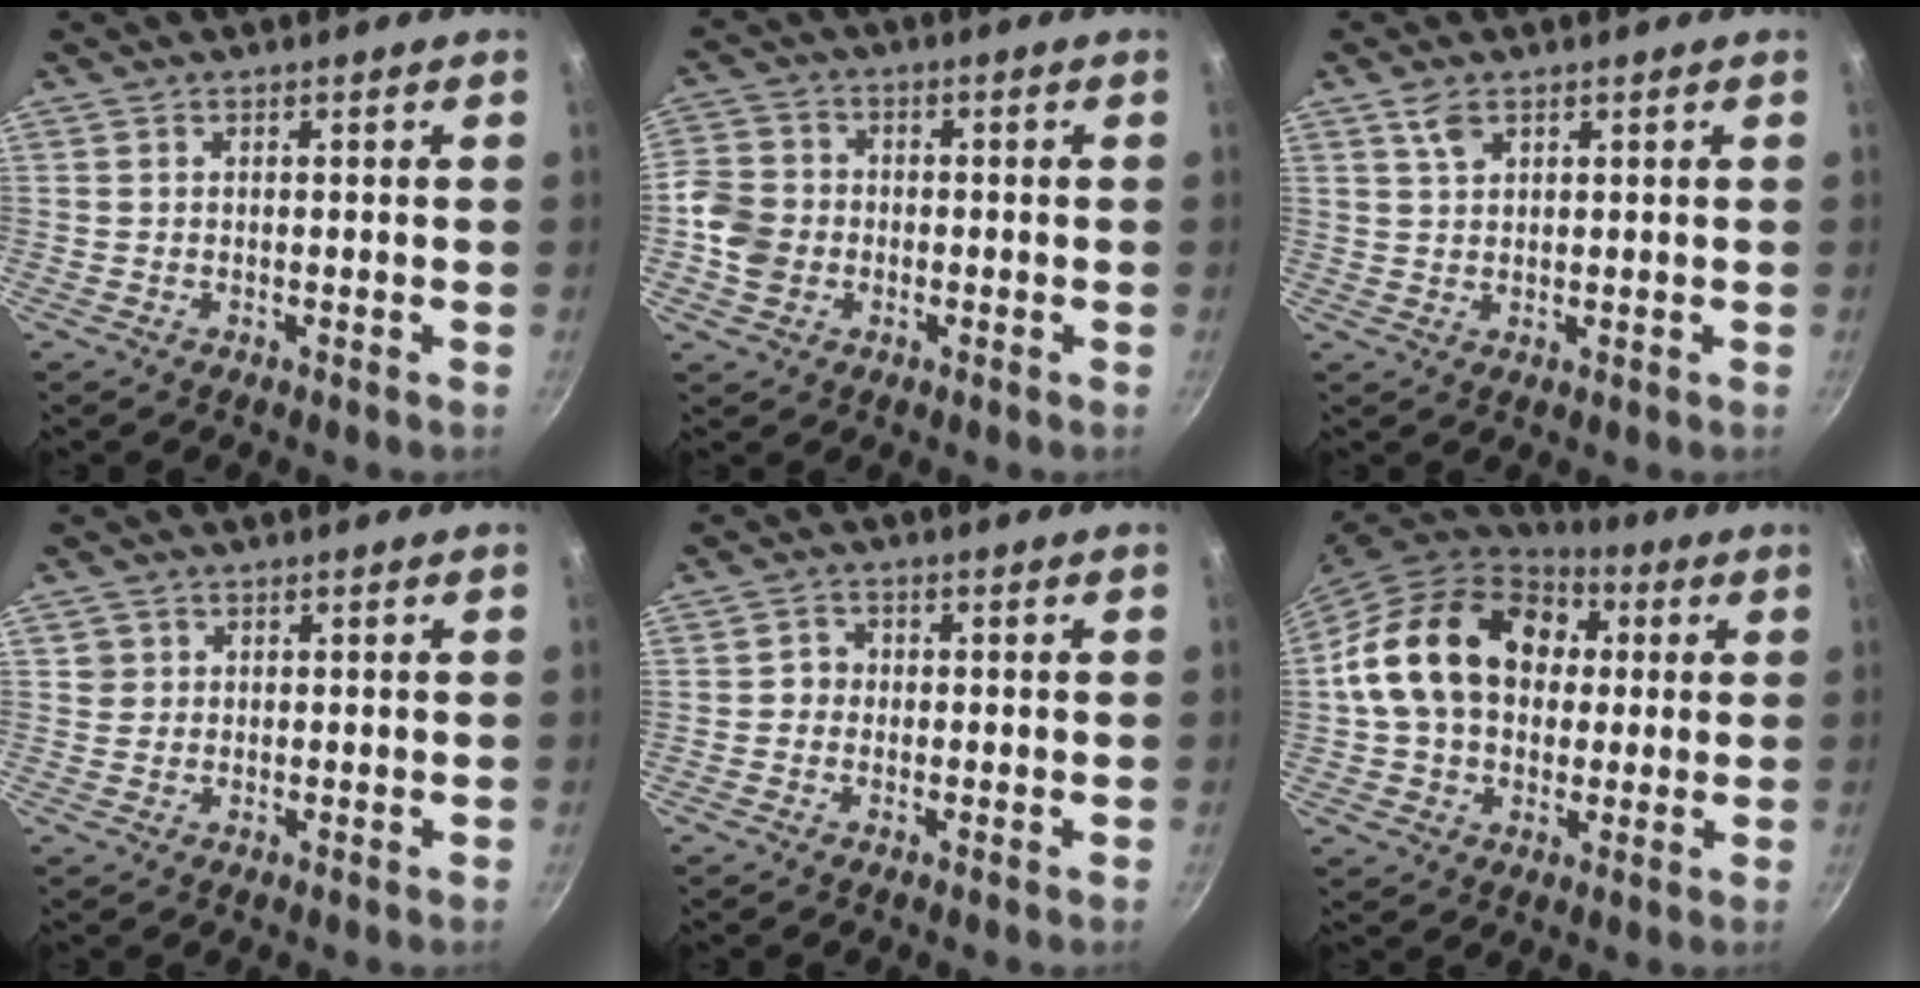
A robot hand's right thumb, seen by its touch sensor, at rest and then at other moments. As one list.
[{"total": 7.6, "force": [-1.7, 6.6, 3.4], "torque": [-0.048, 0.017, -0.047]}, {"total": 3.1, "force": [1.8, 1.7, 1.9], "torque": [-0.030, -0.005, 0.037]}, {"total": 2.0, "force": [0.5, 1.9, 0.3], "torque": [0.009, 0.009, 0.007]}, {"total": 2.3, "force": [-0.3, 2.2, 0.7], "torque": [0.005, 0.006, -0.011]}, {"total": 20.9, "force": [3.7, 15.8, 13.2], "torque": [-0.207, 0.030, 0.056]}]